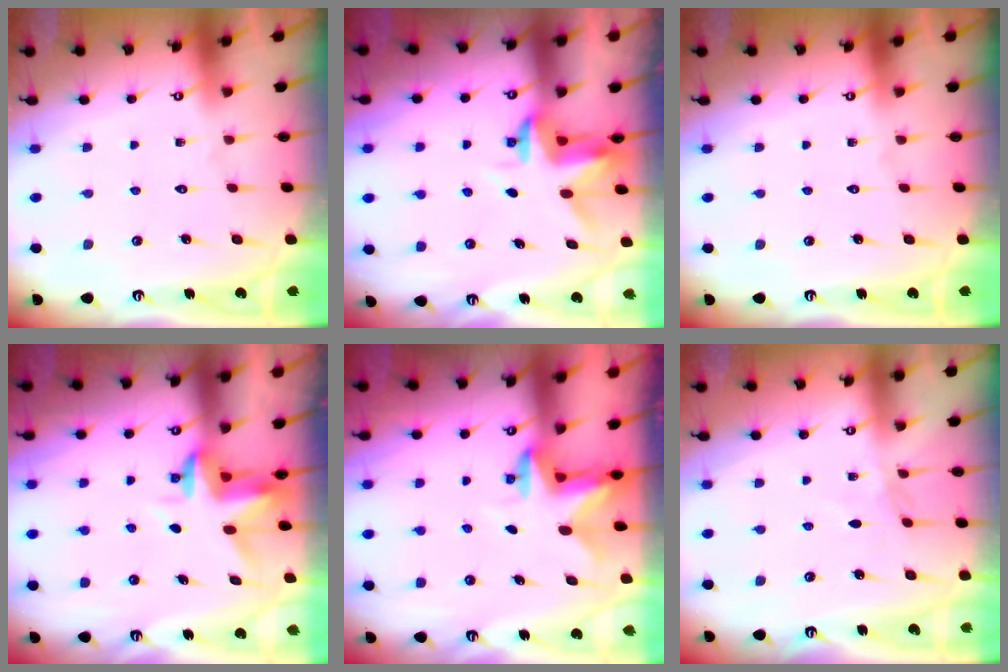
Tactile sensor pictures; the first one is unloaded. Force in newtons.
{"total": 3.2, "press": 3.2, "slide": 0.3}
{"total": 0.0}
{"total": 3.2, "press": 3.2, "slide": 0.4}
{"total": 2.6, "press": 2.6, "slide": 0.6}
{"total": 2.7, "press": 2.7, "slide": 0.4}